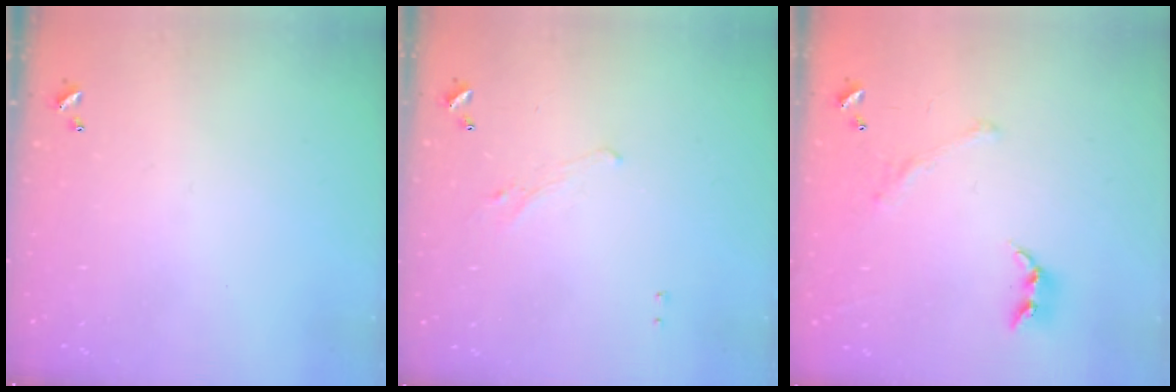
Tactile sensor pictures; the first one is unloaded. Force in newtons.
{"total": 1.2, "press": 0.9, "slide": 0.8}
{"total": 2.3, "press": 2.0, "slide": 1.0}